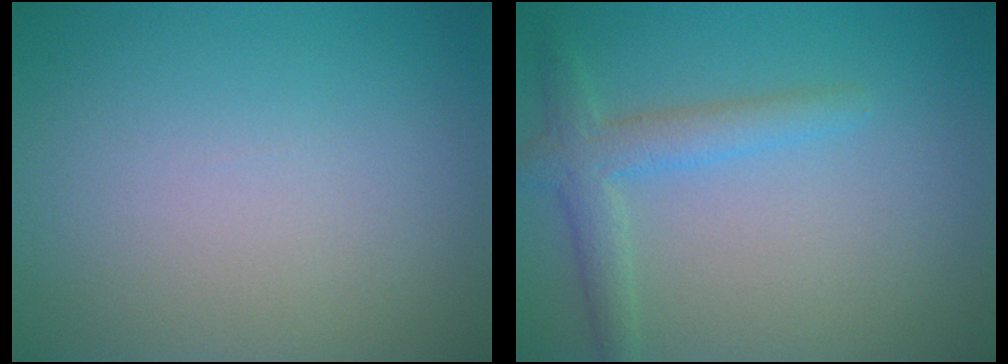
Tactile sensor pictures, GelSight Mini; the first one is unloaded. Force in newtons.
{"total": 2.9, "press": 2.9, "slide": 0.2}